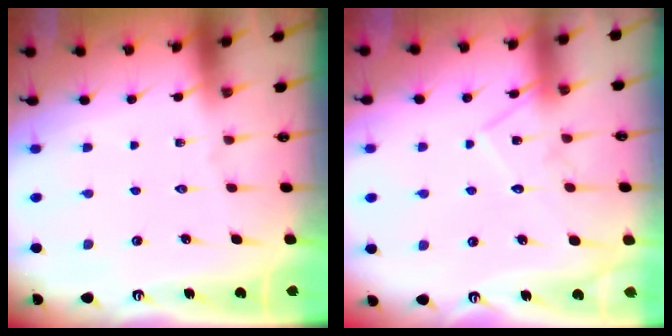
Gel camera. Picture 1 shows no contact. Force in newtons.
{"total": 10.6, "press": 10.6, "slide": 0.7}